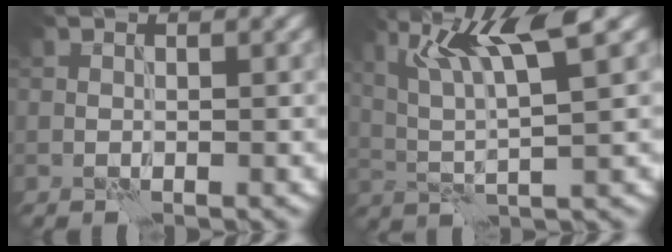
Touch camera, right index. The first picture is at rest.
{"total": 6.9, "force": [3.3, 1.1, 6.0], "torque": [-0.114, 0.006, 0.065]}